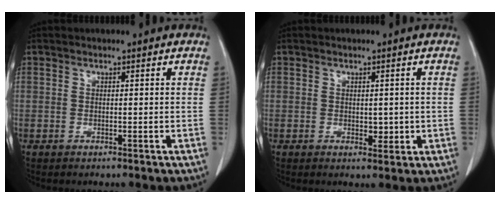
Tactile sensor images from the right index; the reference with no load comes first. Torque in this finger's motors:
{"motor_torque": [0.04, 0.06, -0.01, 0.05]}